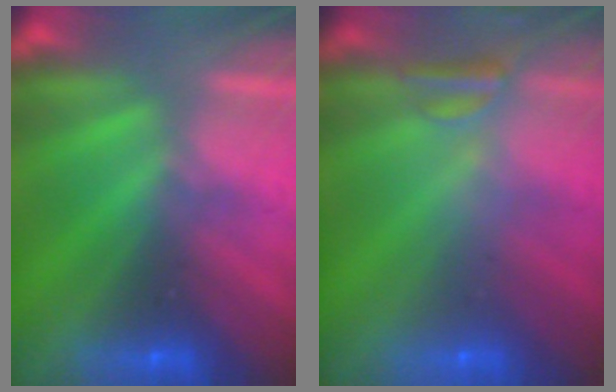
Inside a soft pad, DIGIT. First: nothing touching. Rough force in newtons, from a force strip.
{"total": 2.4}